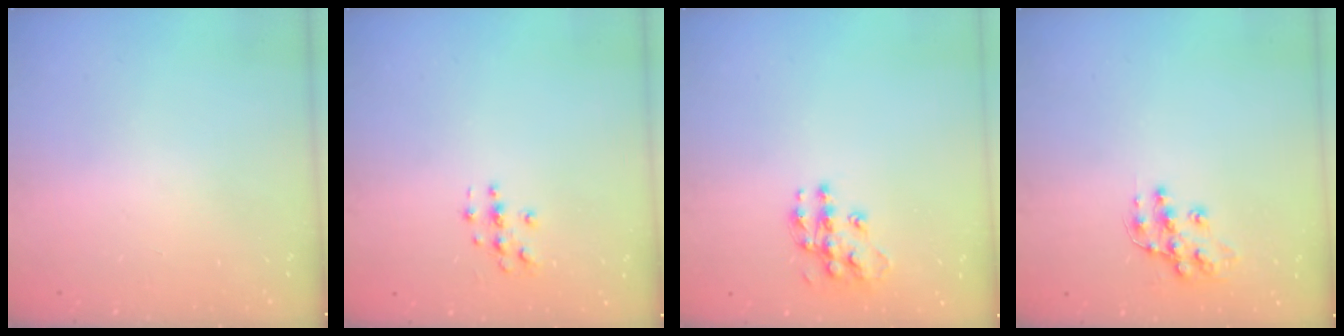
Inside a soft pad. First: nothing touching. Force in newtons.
{"total": 2.8, "press": 2.8, "slide": 0.3}
{"total": 11.3, "press": 11.3, "slide": 0.7}
{"total": 10.7, "press": 10.7, "slide": 0.6}